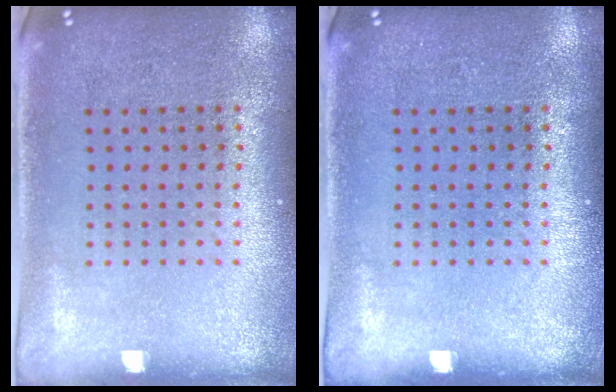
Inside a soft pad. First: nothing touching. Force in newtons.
{"total": 0.0}